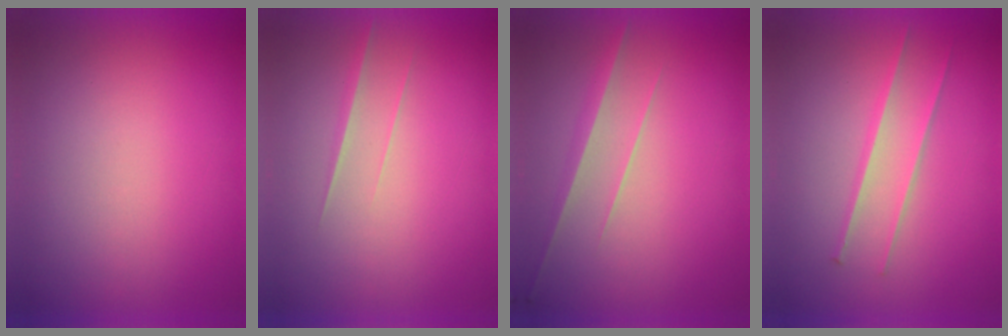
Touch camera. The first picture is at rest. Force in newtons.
{"total": 1.5}
{"total": 2.9}
{"total": 2.0}